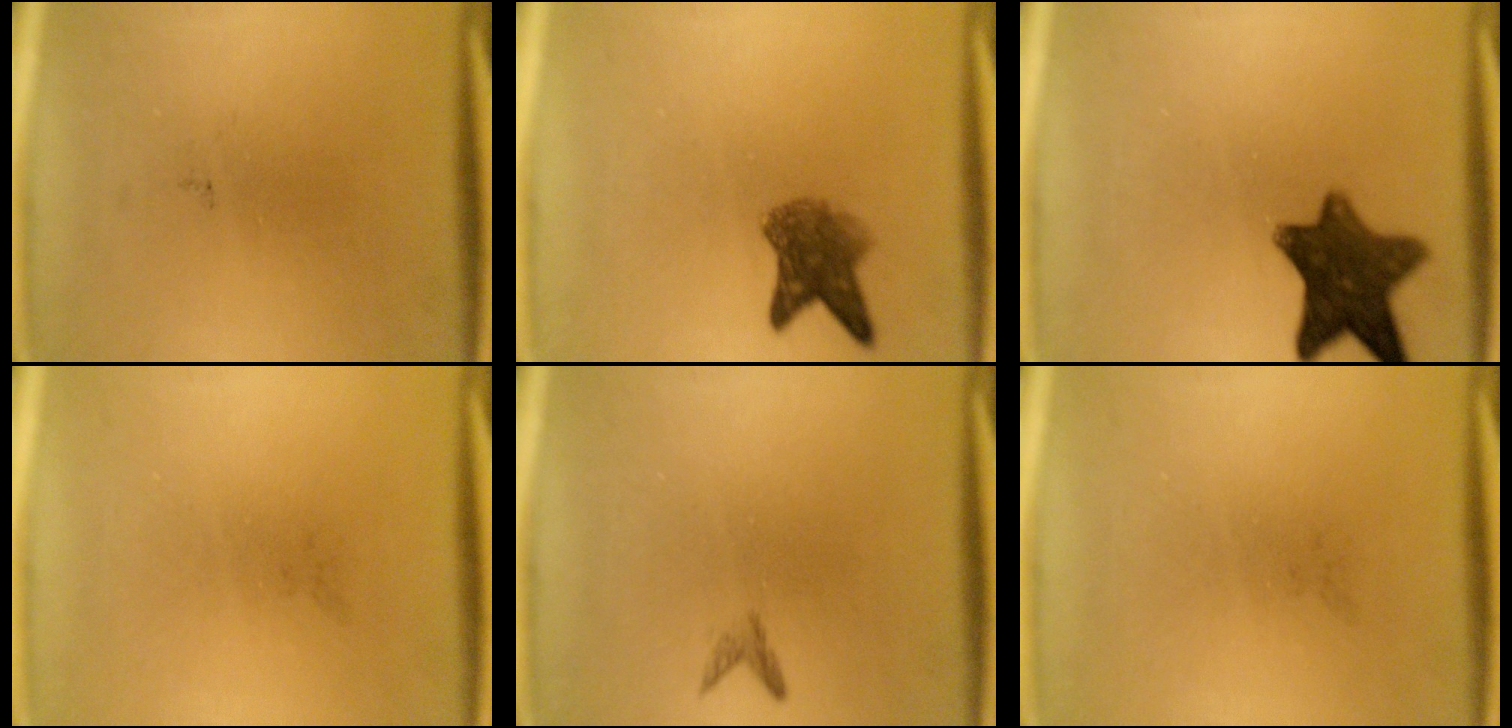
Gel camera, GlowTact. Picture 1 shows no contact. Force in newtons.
{"total": 5.3}
{"total": 10.5}
{"total": 0.0}
{"total": 0.8}
{"total": 0.0}